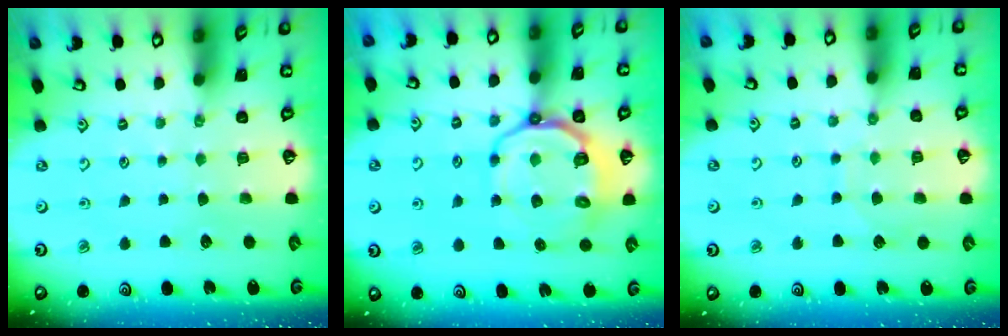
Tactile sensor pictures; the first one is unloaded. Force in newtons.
{"total": 12.1, "press": 11.7, "slide": 3.2}
{"total": 6.6, "press": 6.6, "slide": 0.6}